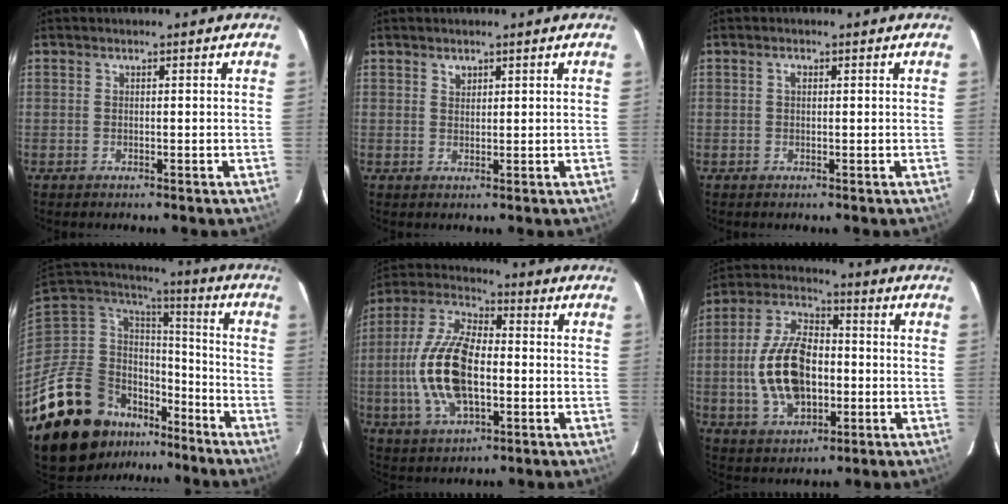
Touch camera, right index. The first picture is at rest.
{"total": 1.3, "force": [0.9, 0.9, 0.4], "torque": [-0.003, 0.003, 0.015]}
{"total": 0.9, "force": [0.2, 0.6, 0.6], "torque": [-0.011, 0.005, 0.002]}
{"total": 19.5, "force": [-13.5, 12.0, 7.3], "torque": [-0.180, 0.024, -0.215]}
{"total": 16.4, "force": [-2.3, 7.9, 14.1], "torque": [-0.300, 0.003, -0.043]}
{"total": 15.4, "force": [-2.0, 9.2, 12.2], "torque": [-0.249, 0.013, -0.027]}